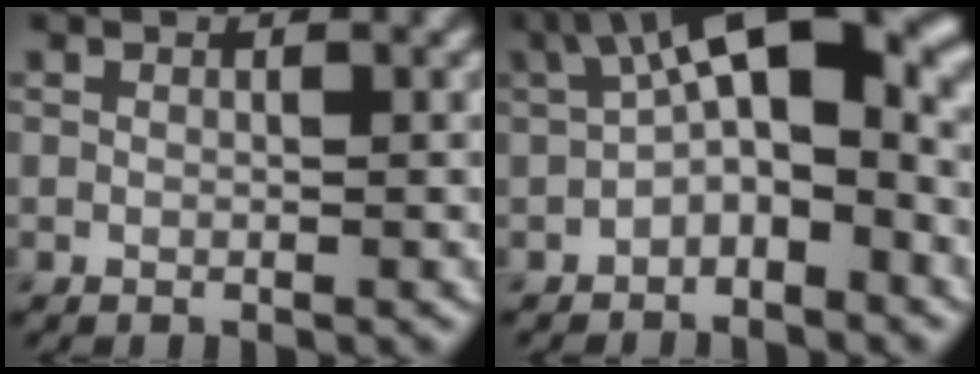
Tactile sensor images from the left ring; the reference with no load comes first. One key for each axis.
{"total": 9.8, "fx": 0.3, "fy": 4.4, "fz": 8.8, "tx": -0.136, "ty": 0.031, "tz": -0.012}